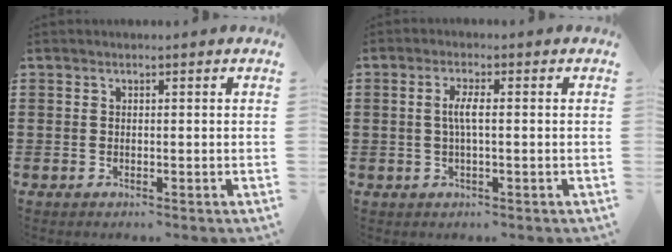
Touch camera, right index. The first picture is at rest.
{"total": 2.9, "force": [-0.1, 0.5, 2.9], "torque": [-0.062, -0.004, -0.006]}